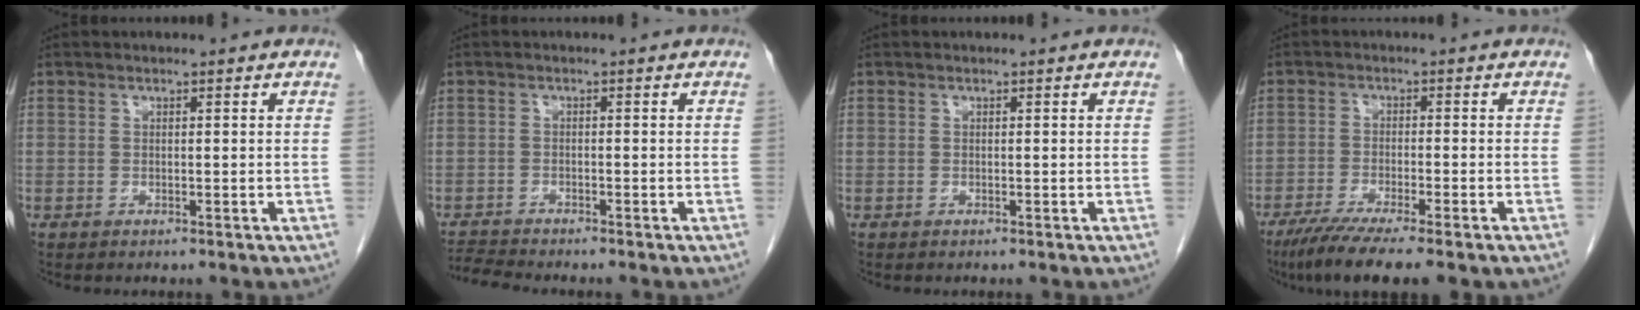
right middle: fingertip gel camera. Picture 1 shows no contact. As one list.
[{"total": 3.2, "force": [-3.1, -0.9, 0.2], "torque": [-0.008, -0.018, -0.057]}, {"total": 0.0}, {"total": 8.6, "force": [-6.4, 0.3, 5.7], "torque": [-0.092, -0.021, -0.100]}]